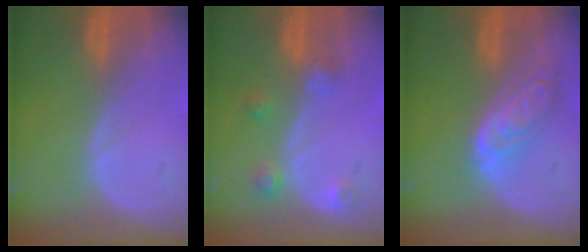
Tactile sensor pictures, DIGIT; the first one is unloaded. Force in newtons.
{"total": 2.9, "press": 2.8, "slide": 0.8}
{"total": 6.3, "press": 5.6, "slide": 2.8}